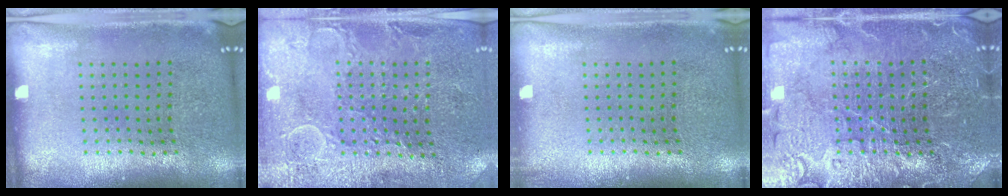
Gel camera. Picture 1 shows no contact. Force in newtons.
{"total": 2.7, "press": 2.6, "slide": 0.7}
{"total": 0.5, "press": 0.5, "slide": 0.1}
{"total": 4.1, "press": 4.1, "slide": 0.6}